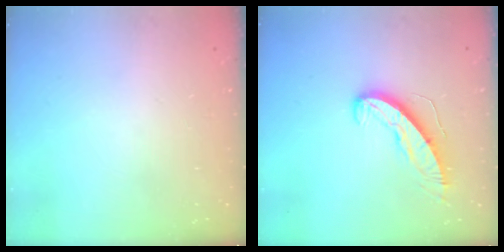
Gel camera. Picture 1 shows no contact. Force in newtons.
{"total": 9.7, "press": 9.6, "slide": 0.6}